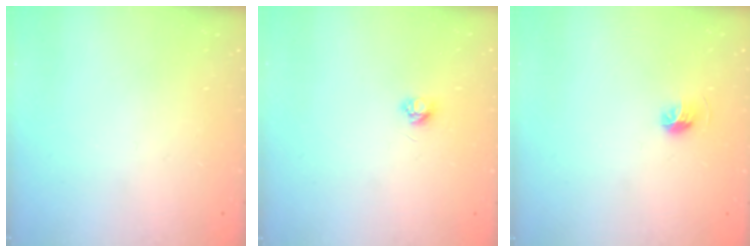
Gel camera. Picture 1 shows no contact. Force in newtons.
{"total": 3.2, "press": 3.1, "slide": 0.4}
{"total": 5.4, "press": 5.2, "slide": 1.2}